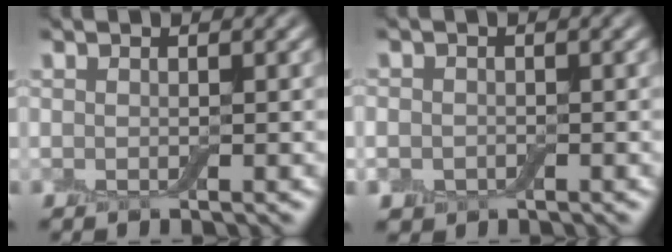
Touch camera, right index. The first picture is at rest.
{"total": 2.3, "force": [-0.8, 2.0, 0.7], "torque": [-0.005, -0.007, -0.015]}